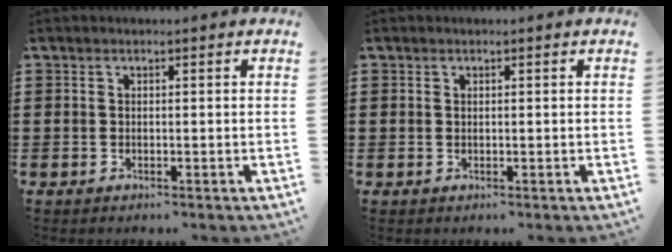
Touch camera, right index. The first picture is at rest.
{"total": 0.0}